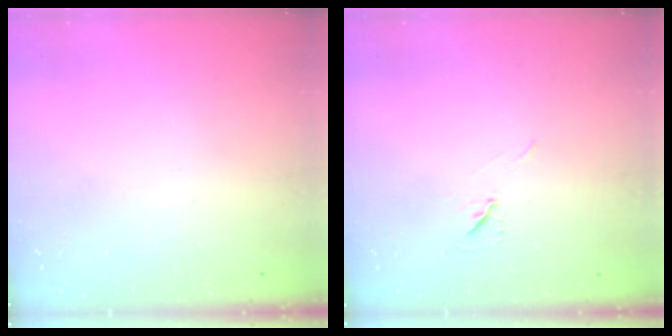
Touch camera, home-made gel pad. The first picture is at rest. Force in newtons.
{"total": 6.4, "press": 5.8, "slide": 2.5}